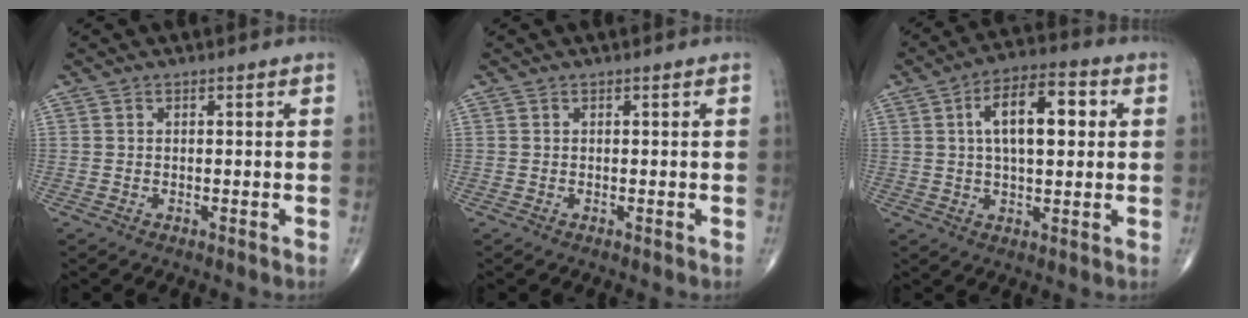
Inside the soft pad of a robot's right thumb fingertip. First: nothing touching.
{"total": 0.0}
{"total": 12.4, "force": [2.6, 5.7, 10.7], "torque": [-0.162, 0.015, 0.037]}